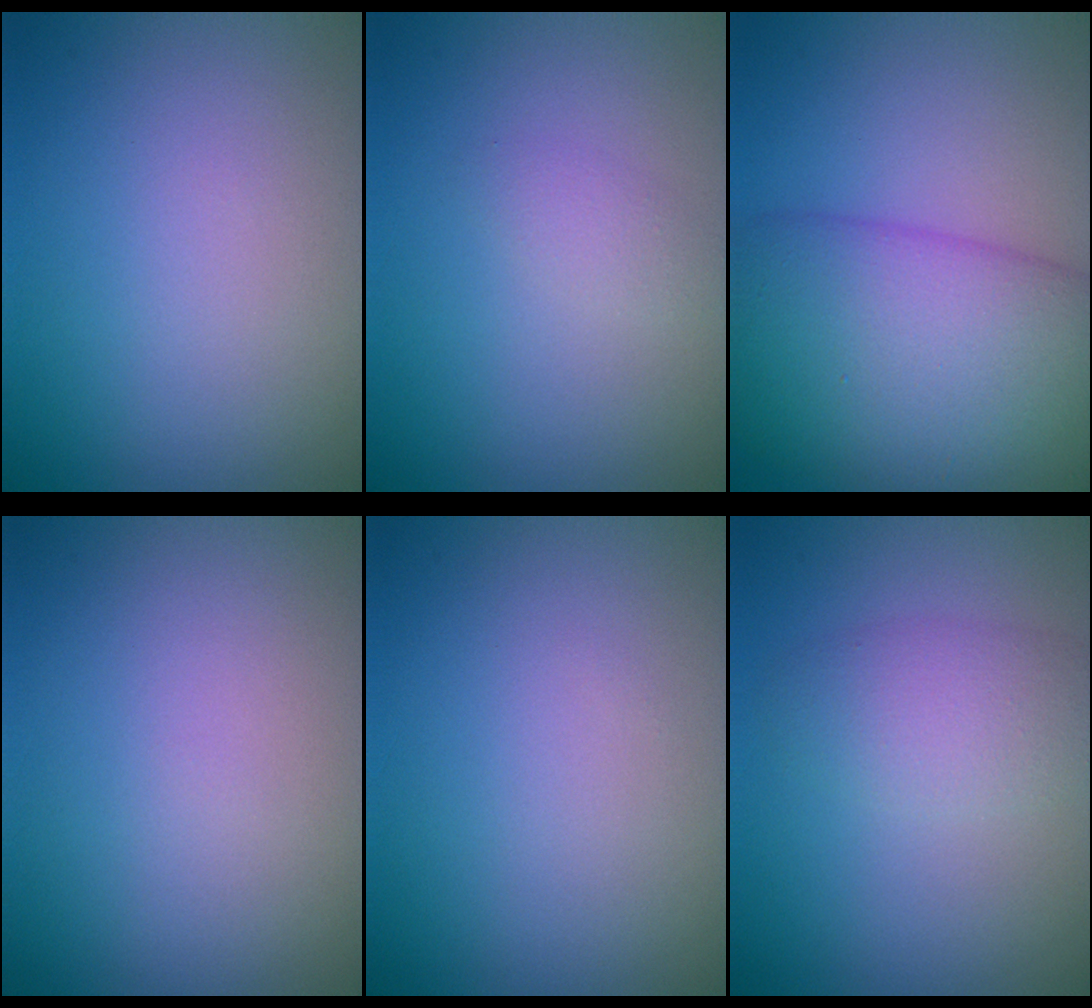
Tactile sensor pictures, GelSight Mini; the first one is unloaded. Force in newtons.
{"total": 1.1, "press": 1.1, "slide": 0.1}
{"total": 12.6, "press": 12.6, "slide": 0.4}
{"total": 0.0}
{"total": 0.0}
{"total": 3.1, "press": 3.1, "slide": 0.1}